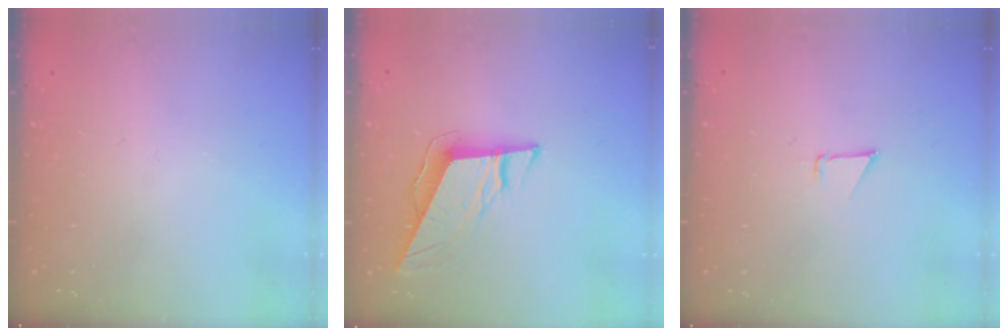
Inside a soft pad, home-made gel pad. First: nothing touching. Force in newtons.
{"total": 9.5, "press": 9.4, "slide": 1.7}
{"total": 0.9, "press": 0.9, "slide": 0.1}